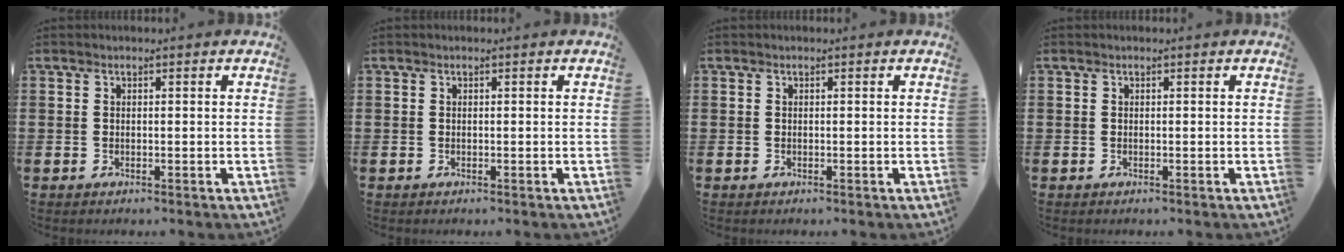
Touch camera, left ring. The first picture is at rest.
{"total": 0.0}
{"total": 0.0}
{"total": 0.0}